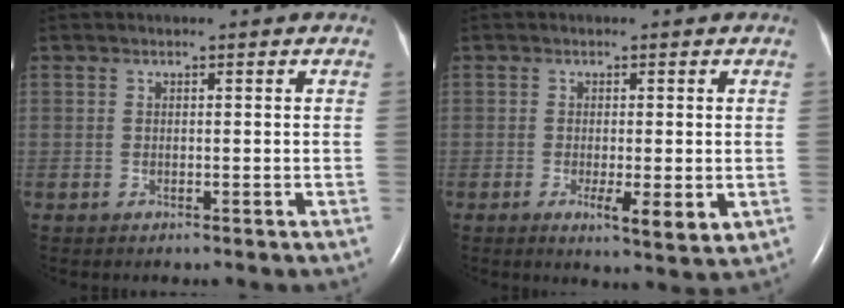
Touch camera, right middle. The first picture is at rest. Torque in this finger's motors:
{"motor_torque": [0.66, -0.31, 0.08, 0.04]}